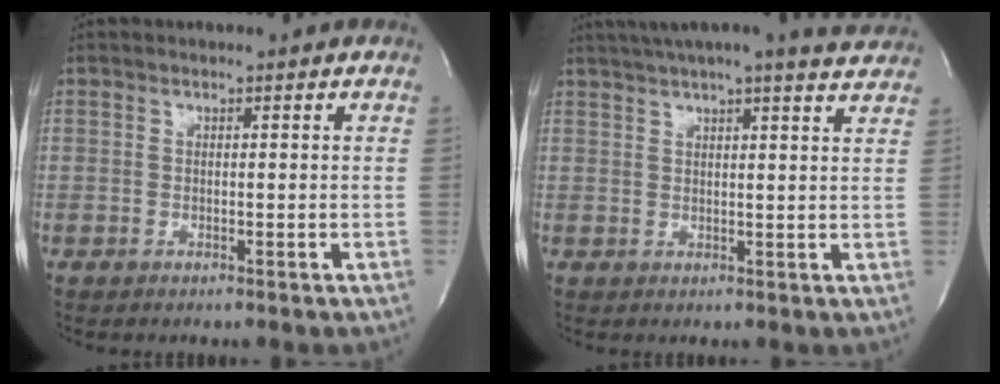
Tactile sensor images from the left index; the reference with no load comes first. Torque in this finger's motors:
{"motor_torque": [0.94, -1.11, 0.57, 0.05]}